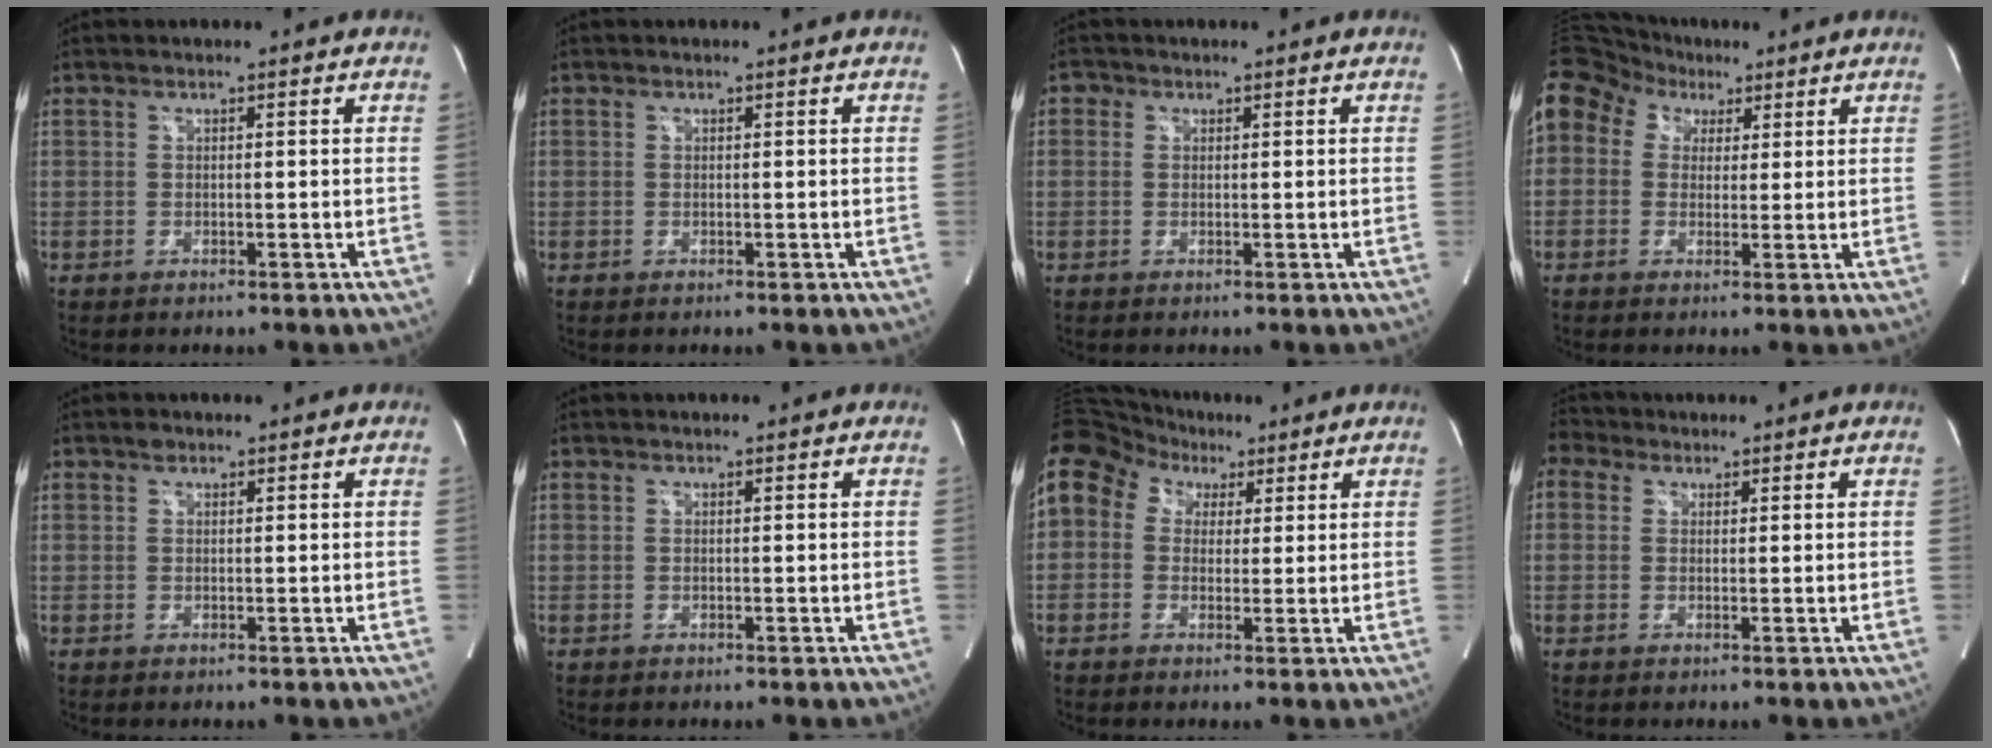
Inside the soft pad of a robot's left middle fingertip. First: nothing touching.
{"total": 0.0}
{"total": 1.2, "force": [0.4, 1.1, 0.2], "torque": [0.005, 0.004, 0.002]}
{"total": 18.8, "force": [8.3, 14.6, 8.4], "torque": [-0.255, 0.113, 0.159]}
{"total": 0.8, "force": [0.6, 0.5, 0.2], "torque": [-0.004, 0.006, 0.008]}
{"total": 0.0}
{"total": 12.3, "force": [5.1, 9.8, 5.6], "torque": [-0.138, 0.074, 0.089]}
{"total": 3.5, "force": [2.0, 2.7, 1.1], "torque": [-0.030, 0.028, 0.041]}